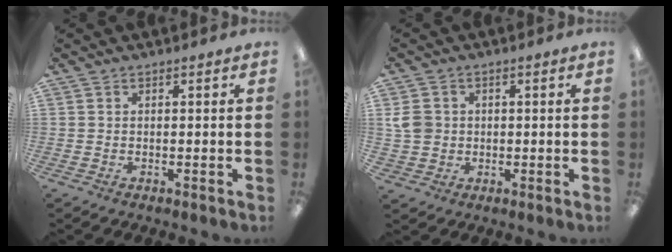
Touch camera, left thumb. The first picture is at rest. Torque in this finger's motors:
{"motor_torque": [0.58, 0.71, 0.51, -0.54, 0.01]}